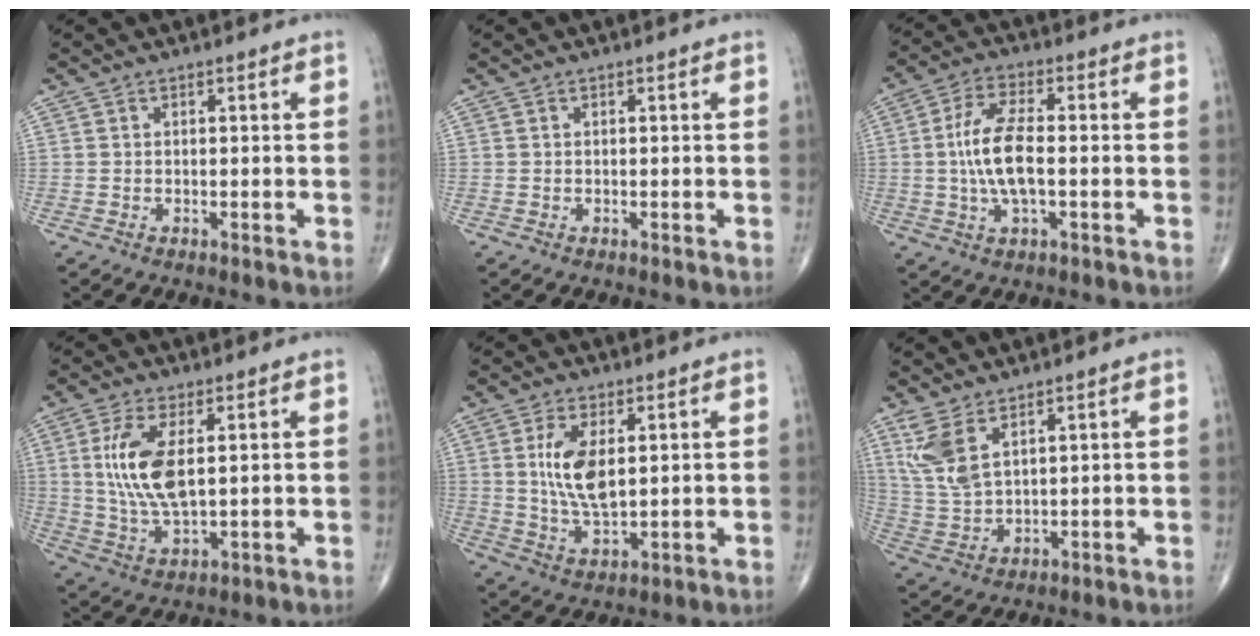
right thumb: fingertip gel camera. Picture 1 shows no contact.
{"total": 0.0}
{"total": 10.2, "force": [-0.6, 3.8, 9.4], "torque": [-0.198, 0.010, -0.013]}
{"total": 11.5, "force": [2.2, 4.9, 10.1], "torque": [-0.214, -0.013, 0.051]}
{"total": 9.6, "force": [2.0, 4.5, 8.2], "torque": [-0.157, -0.016, 0.045]}
{"total": 7.9, "force": [4.2, 3.4, 5.7], "torque": [-0.127, -0.014, 0.099]}